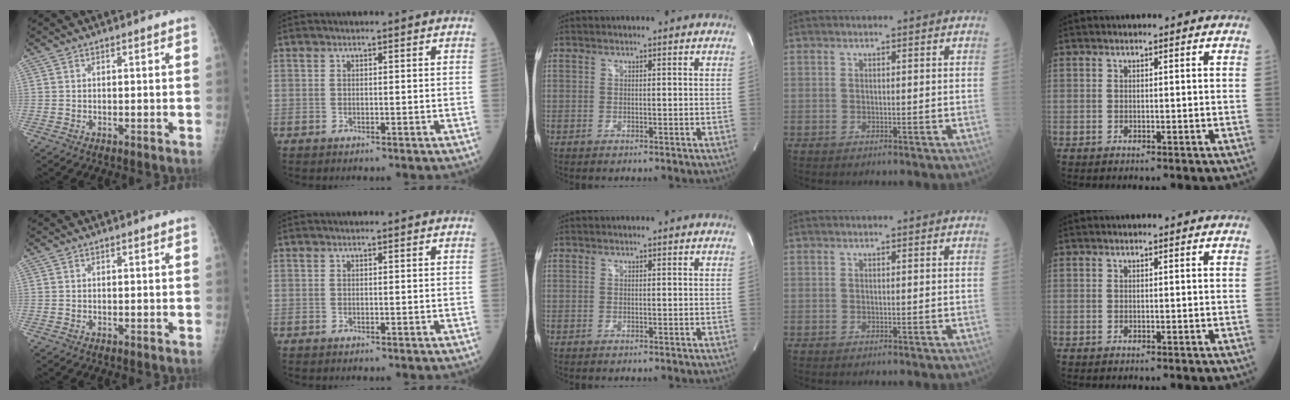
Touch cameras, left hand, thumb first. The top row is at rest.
{}